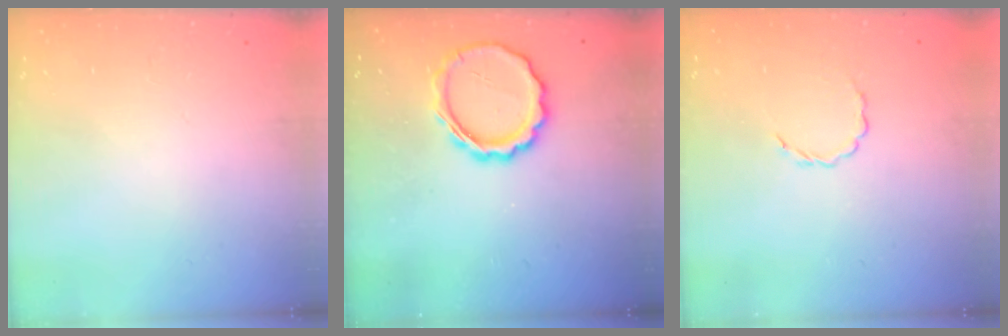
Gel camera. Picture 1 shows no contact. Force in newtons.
{"total": 11.1, "press": 10.8, "slide": 2.4}
{"total": 2.7, "press": 2.5, "slide": 1.0}